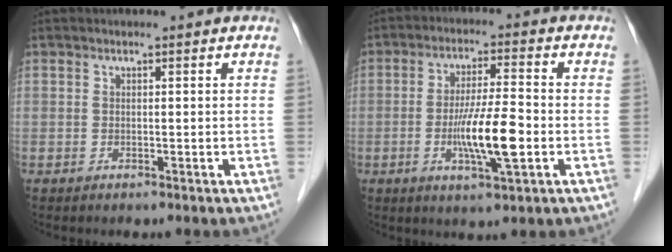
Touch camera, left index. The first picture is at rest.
{"total": 8.7, "force": [-2.1, 0.5, 8.5], "torque": [-0.161, -0.011, -0.041]}